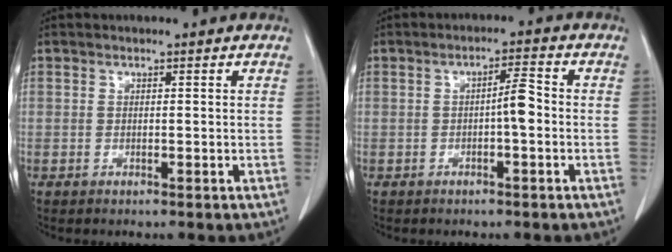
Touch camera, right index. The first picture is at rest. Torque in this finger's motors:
{"motor_torque": [0.53, -0.09, 0.08, 0.04]}